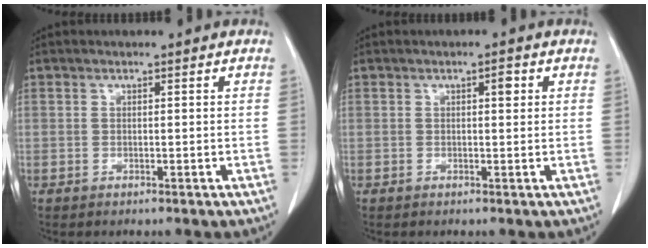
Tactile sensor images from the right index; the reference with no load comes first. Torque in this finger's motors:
{"motor_torque": [0.01, 0.08, 0.00, 0.00]}